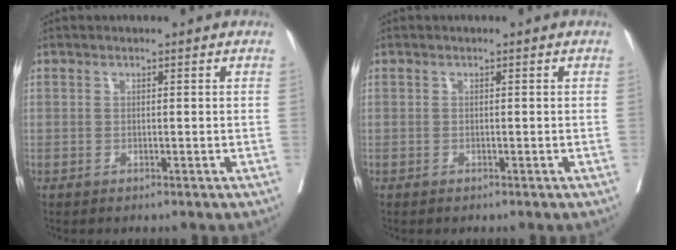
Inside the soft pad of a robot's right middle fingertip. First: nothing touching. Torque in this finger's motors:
{"motor_torque": [-0.31, 0.12, -0.05, 0.01]}